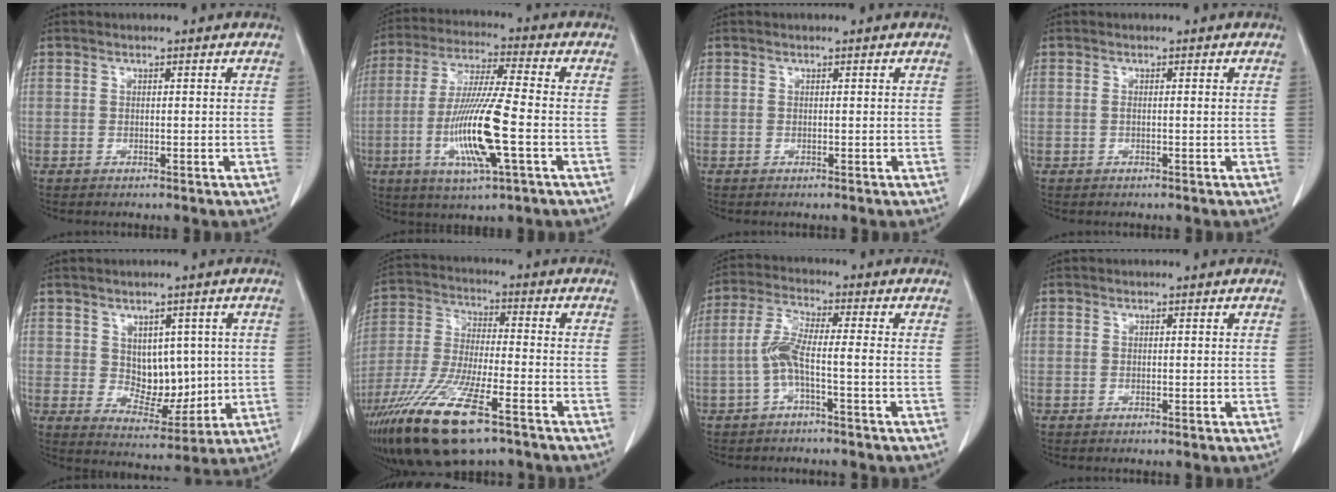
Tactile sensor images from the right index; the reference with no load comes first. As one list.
[{"total": 13.7, "force": [-3.3, 0.7, 13.3], "torque": [-0.264, -0.015, -0.063]}, {"total": 0.0}, {"total": 0.6, "force": [0.1, 0.0, 0.6], "torque": [-0.010, 0.002, 0.004]}, {"total": 7.4, "force": [1.2, 4.7, 5.6], "torque": [-0.074, 0.001, 0.041]}, {"total": 17.1, "force": [-10.8, 3.5, 12.8], "torque": [-0.278, -0.042, -0.200]}, {"total": 5.5, "force": [-1.5, 0.2, 5.3], "torque": [-0.113, 0.013, -0.029]}, {"total": 0.0}]